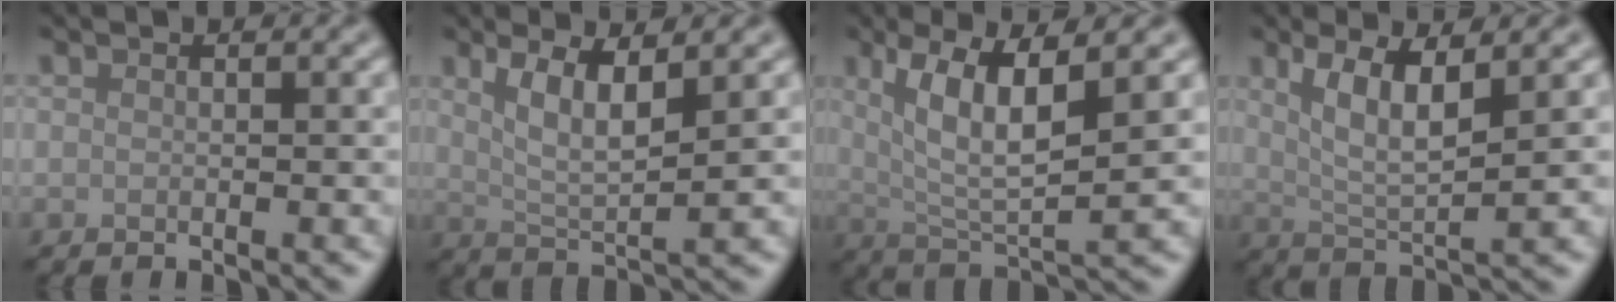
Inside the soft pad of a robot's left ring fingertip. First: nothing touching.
{"total": 4.0, "force": [1.7, 0.9, 3.5], "torque": [-0.070, -0.007, 0.035]}
{"total": 6.8, "force": [2.2, 1.9, 6.2], "torque": [-0.118, -0.008, 0.043]}
{"total": 4.5, "force": [1.7, 1.0, 4.0], "torque": [-0.081, -0.007, 0.037]}